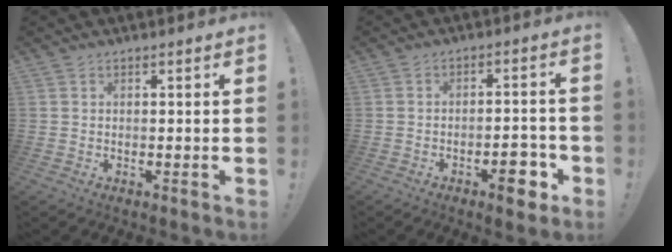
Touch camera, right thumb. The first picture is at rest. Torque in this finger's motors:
{"motor_torque": [1.33, 1.16, 0.74, -0.60, 0.28]}